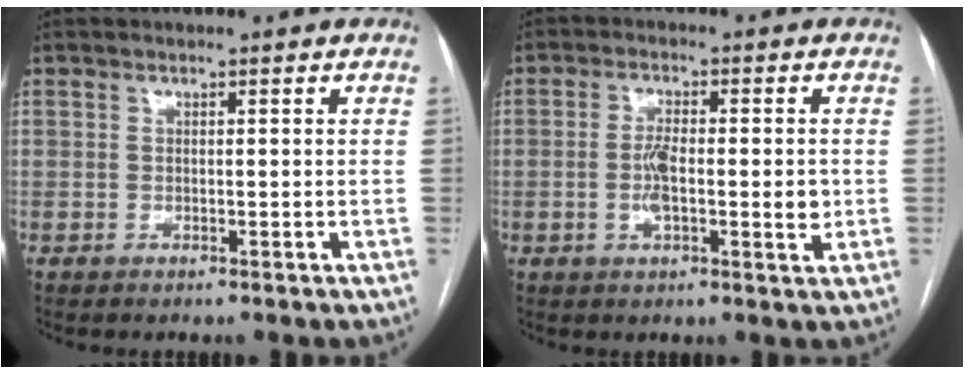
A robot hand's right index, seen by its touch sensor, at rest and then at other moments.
{"total": 6.2, "force": [-0.7, 1.7, 6.0], "torque": [-0.113, 0.002, -0.010]}